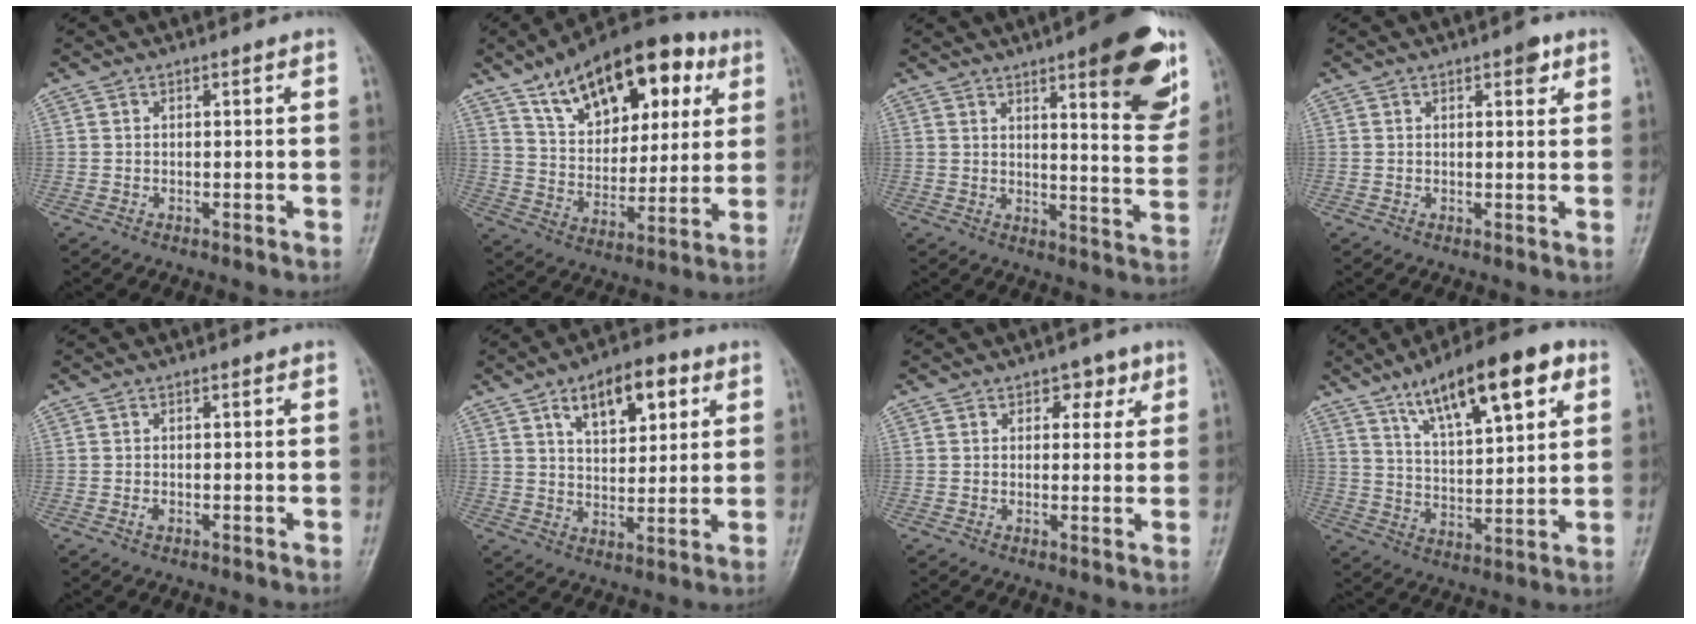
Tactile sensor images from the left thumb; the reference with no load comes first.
{"total": 22.1, "force": [10.8, 12.0, 15.1], "torque": [-0.192, -0.019, 0.176]}
{"total": 16.8, "force": [9.0, 4.4, 13.5], "torque": [-0.132, -0.045, 0.117]}
{"total": 2.5, "force": [1.4, 1.1, 1.8], "torque": [-0.014, -0.004, 0.016]}
{"total": 0.7, "force": [-0.4, 0.4, 0.3], "torque": [-0.008, -0.001, -0.008]}
{"total": 11.8, "force": [5.4, 6.1, 8.5], "torque": [-0.096, -0.013, 0.084]}
{"total": 3.9, "force": [1.9, 2.7, 2.0], "torque": [0.005, -0.006, 0.021]}
{"total": 17.7, "force": [9.3, 5.9, 13.8], "torque": [-0.190, -0.024, 0.152]}